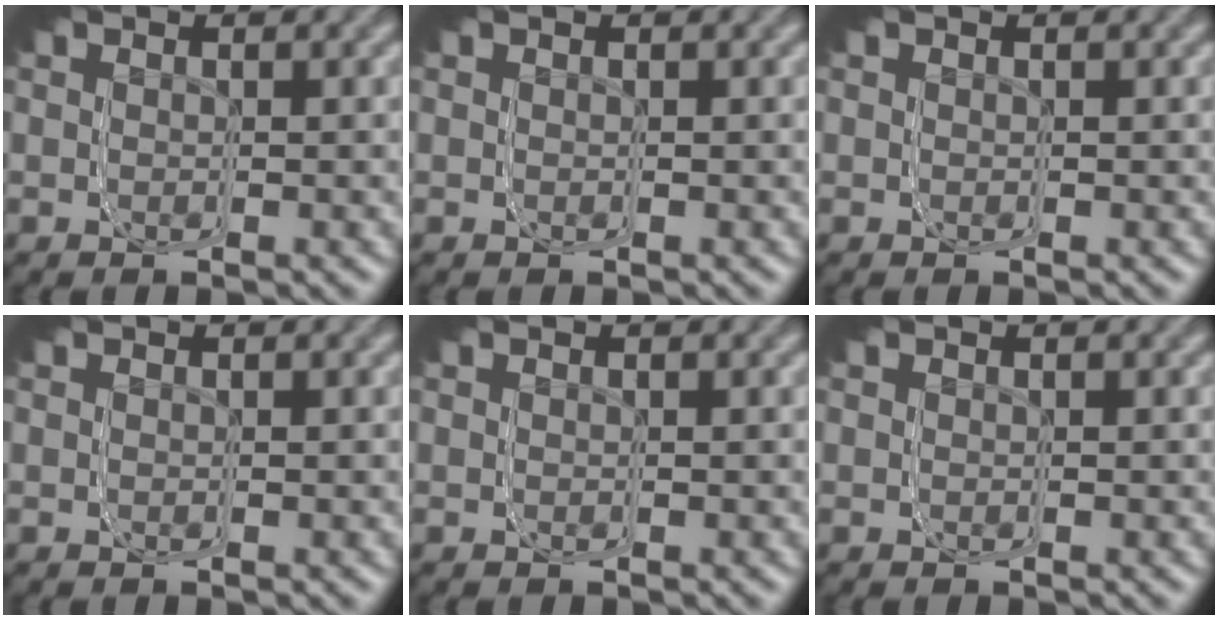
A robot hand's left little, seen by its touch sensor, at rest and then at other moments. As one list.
[{"total": 0.0}, {"total": 0.0}, {"total": 0.0}, {"total": 0.0}, {"total": 0.0}]